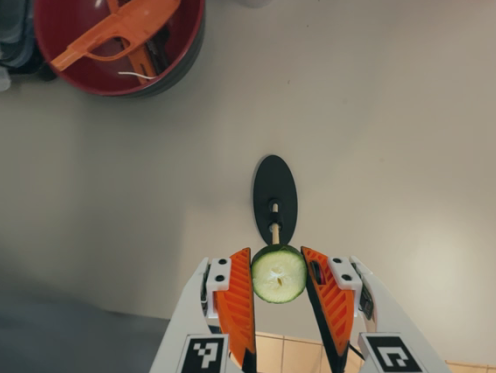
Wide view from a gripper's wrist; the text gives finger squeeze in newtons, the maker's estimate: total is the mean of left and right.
{"total": 6.2, "left": 5.9, "right": 6.6}